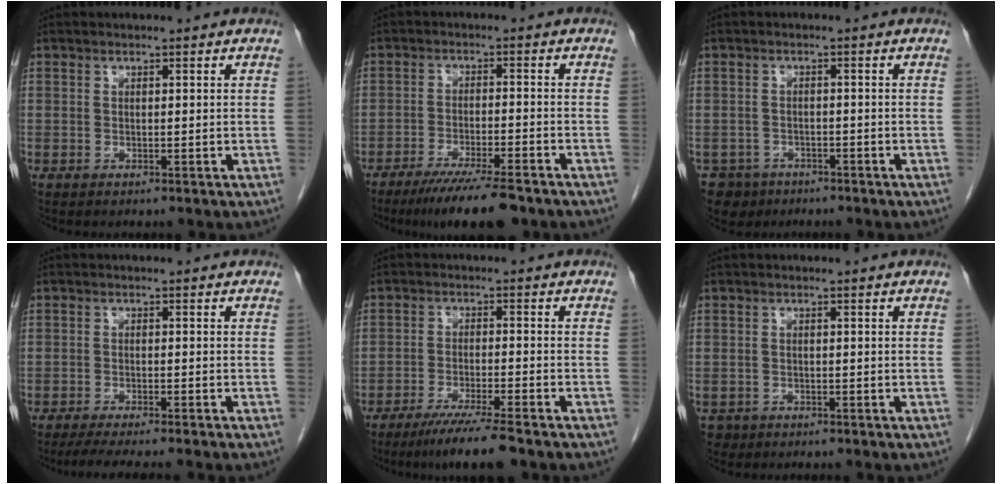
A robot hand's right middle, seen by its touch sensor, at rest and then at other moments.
{"total": 9.9, "force": [-7.7, 0.6, 6.2], "torque": [-0.097, -0.024, -0.123]}
{"total": 4.6, "force": [-3.3, 3.2, 0.0], "torque": [0.001, 0.004, -0.052]}
{"total": 6.7, "force": [-5.6, -0.5, 3.5], "torque": [-0.042, -0.015, -0.086]}
{"total": 7.3, "force": [-5.6, -0.4, 4.7], "torque": [-0.082, -0.022, -0.097]}
{"total": 1.6, "force": [-1.1, 1.1, 0.0], "torque": [-0.007, 0.002, -0.017]}